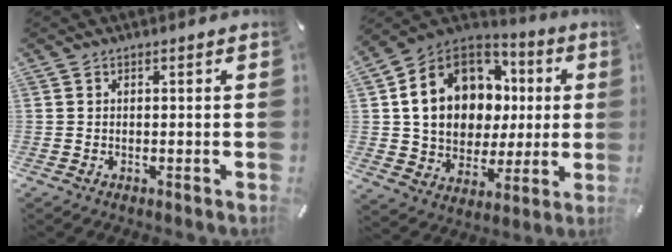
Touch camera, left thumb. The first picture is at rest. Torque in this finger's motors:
{"motor_torque": [2.38, 2.38, 1.62, -1.15, 0.56]}